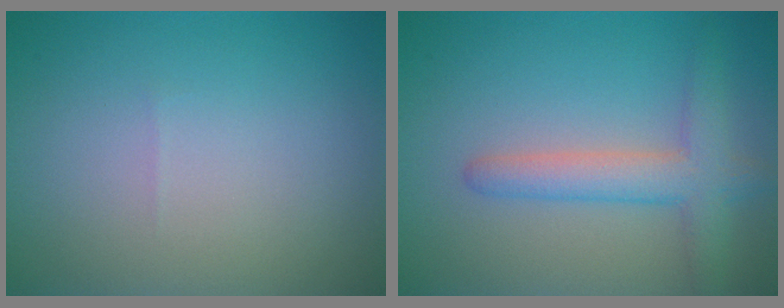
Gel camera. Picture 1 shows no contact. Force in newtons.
{"total": 3.8, "press": 3.8, "slide": 0.2}